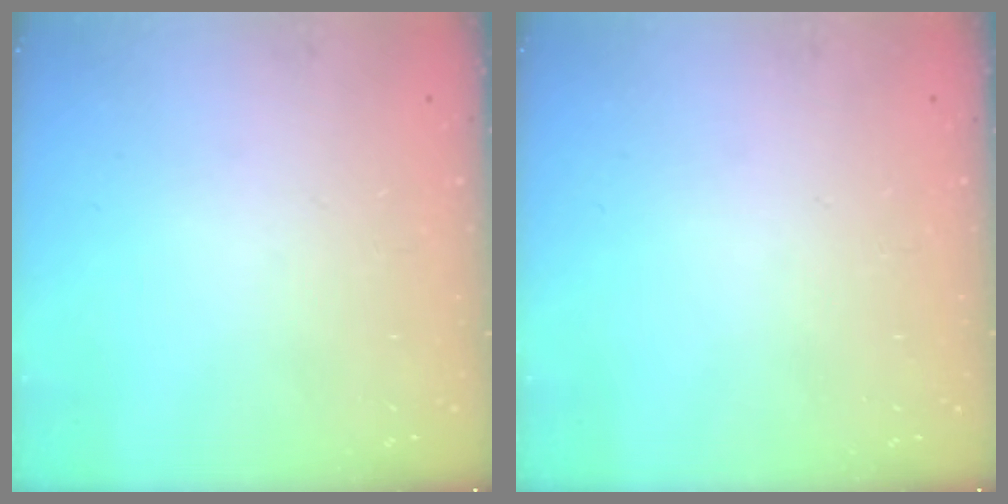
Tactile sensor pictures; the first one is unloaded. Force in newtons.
{"total": 0.0}